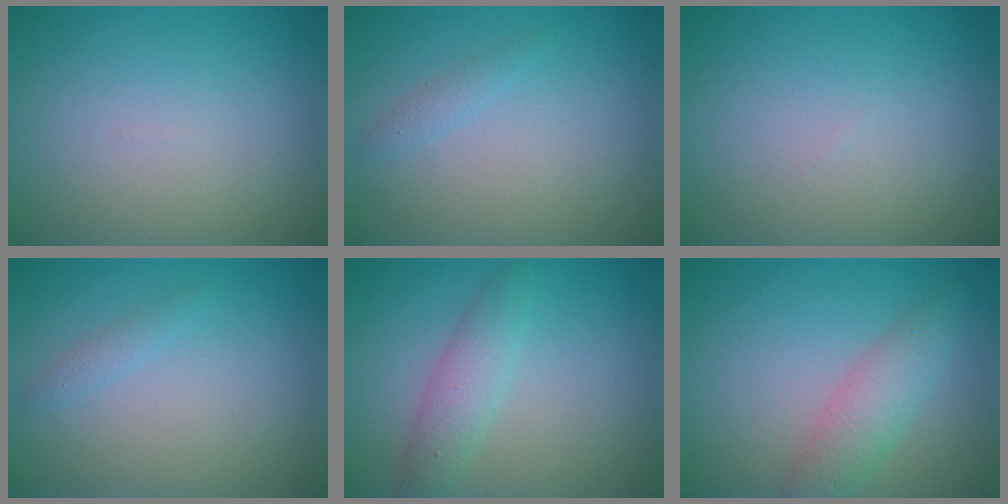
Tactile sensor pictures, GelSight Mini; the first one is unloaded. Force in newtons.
{"total": 0.8, "press": 0.8, "slide": 0.1}
{"total": 0.0}
{"total": 0.8, "press": 0.8, "slide": 0.1}
{"total": 2.8, "press": 2.8, "slide": 0.1}
{"total": 3.5, "press": 3.5, "slide": 0.1}